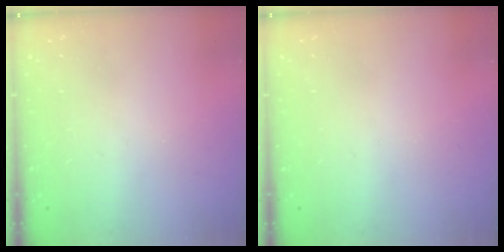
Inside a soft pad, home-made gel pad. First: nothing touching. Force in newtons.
{"total": 0.0}